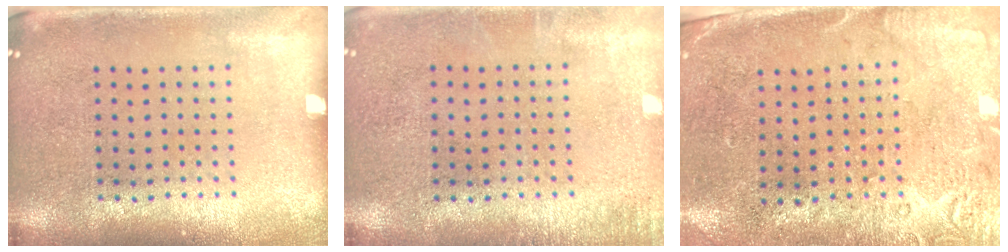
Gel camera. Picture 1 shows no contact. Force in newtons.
{"total": 0.9, "press": 0.9, "slide": 0.2}
{"total": 2.7, "press": 2.3, "slide": 1.4}